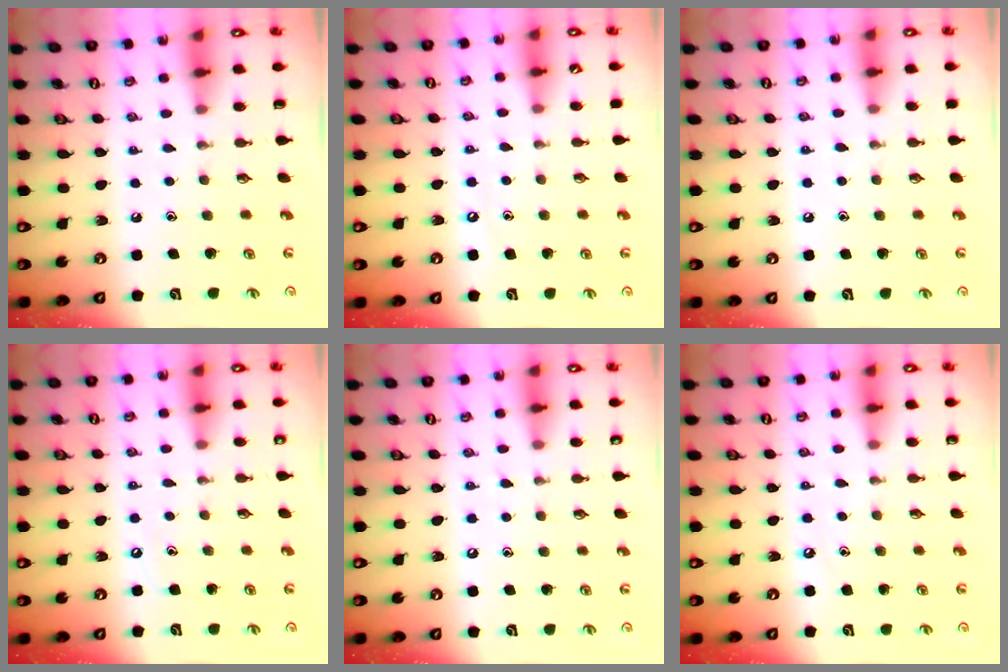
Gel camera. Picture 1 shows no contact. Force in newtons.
{"total": 4.8, "press": 4.7, "slide": 0.7}
{"total": 4.3, "press": 4.2, "slide": 0.7}
{"total": 3.8, "press": 3.8, "slide": 0.2}
{"total": 5.0, "press": 5.0, "slide": 0.6}
{"total": 3.5, "press": 3.4, "slide": 0.5}